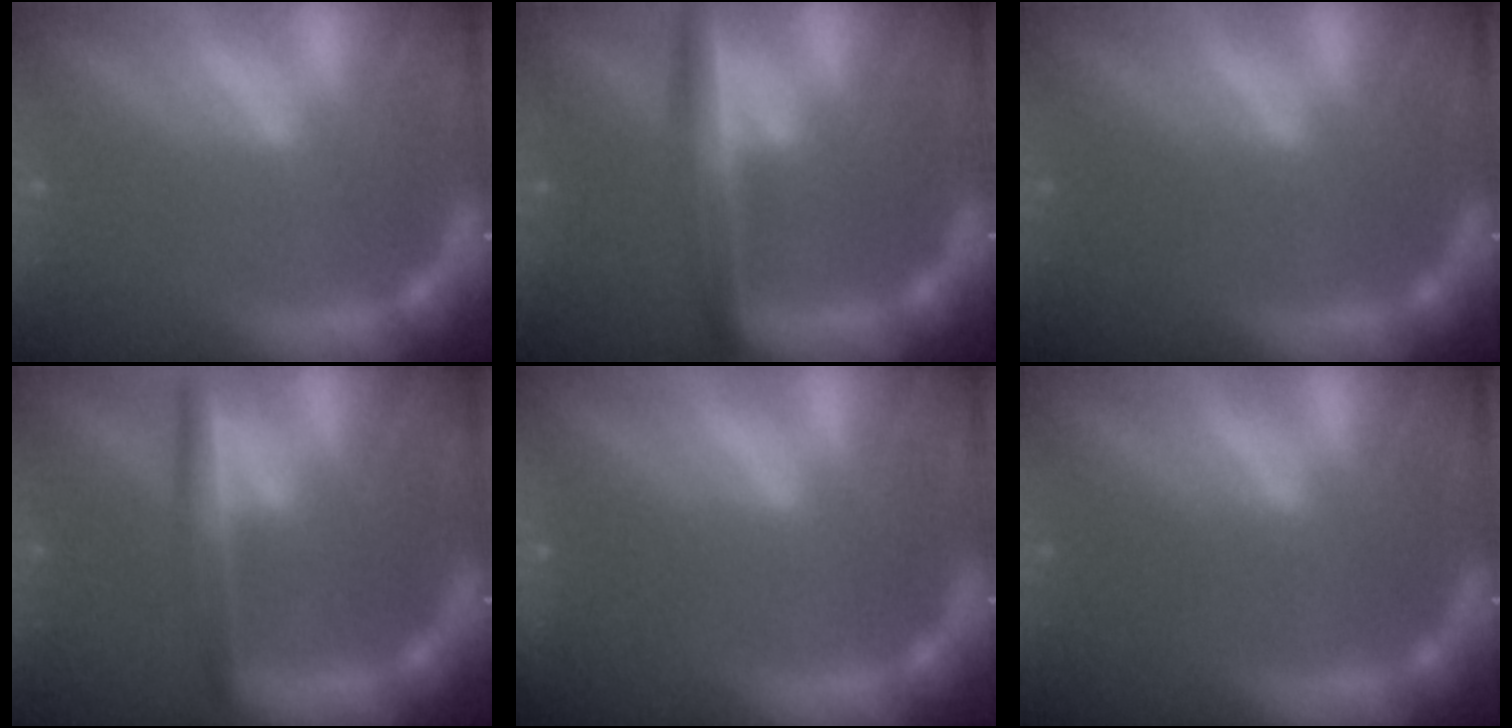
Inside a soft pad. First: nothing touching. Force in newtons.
{"total": 4.5}
{"total": 0.0}
{"total": 3.5}
{"total": 2.9}
{"total": 0.0}